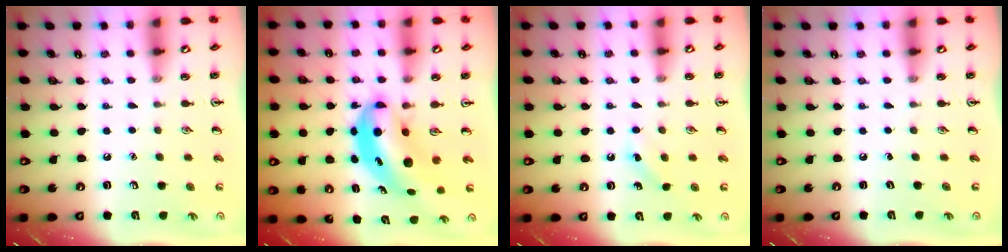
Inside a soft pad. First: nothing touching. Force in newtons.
{"total": 7.7, "press": 7.5, "slide": 2.0}
{"total": 2.8, "press": 2.6, "slide": 1.0}
{"total": 0.0}